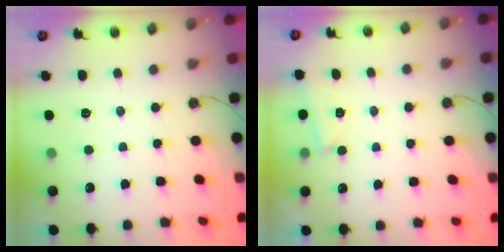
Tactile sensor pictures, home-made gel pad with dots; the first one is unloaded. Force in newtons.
{"total": 1.6, "press": 1.6, "slide": 0.3}